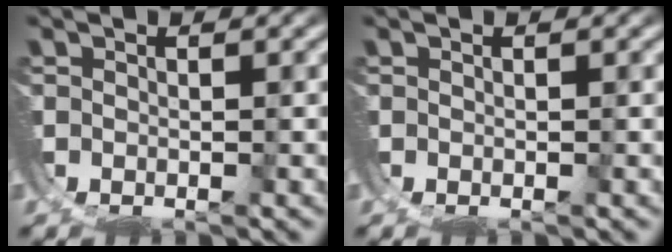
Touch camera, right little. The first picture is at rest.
{"total": 0.0}